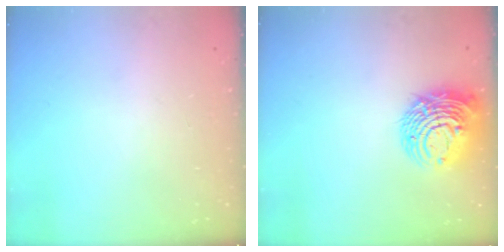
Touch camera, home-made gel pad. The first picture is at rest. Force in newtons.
{"total": 13.0, "press": 12.9, "slide": 1.3}